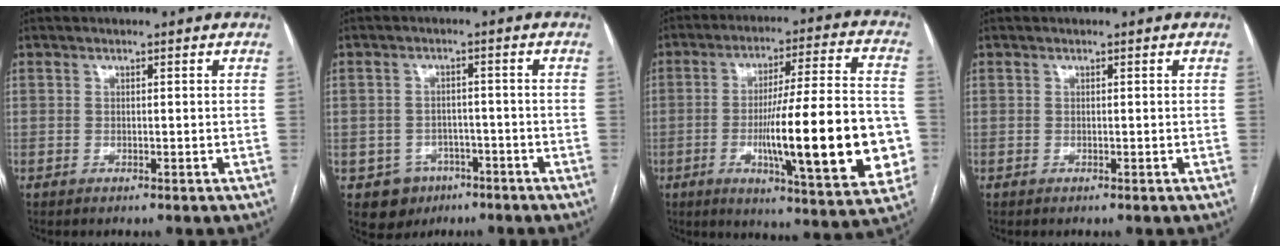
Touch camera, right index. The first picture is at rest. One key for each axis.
{"total": 5.4, "fx": -2.8, "fy": 4.5, "fz": 0.7, "tx": -0.005, "ty": 0.012, "tz": -0.034}
{"total": 22.8, "fx": -4.6, "fy": 2.7, "fz": 22.2, "tx": -0.290, "ty": 0.003, "tz": -0.060}
{"total": 0.0}